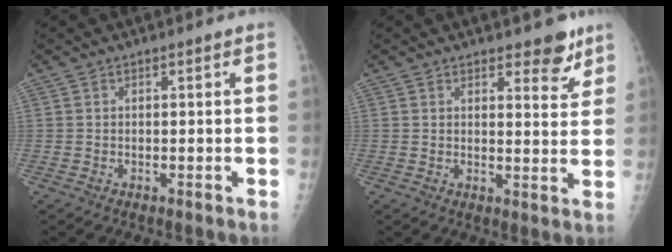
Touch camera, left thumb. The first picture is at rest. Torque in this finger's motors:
{"motor_torque": [-0.05, 0.07, 0.13, 0.09, 0.02]}